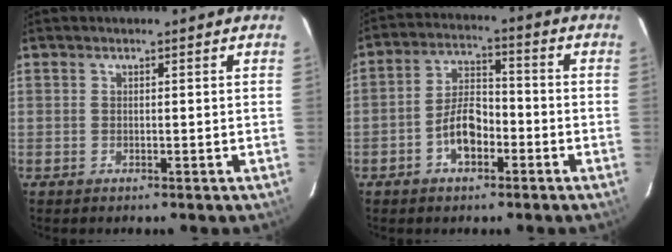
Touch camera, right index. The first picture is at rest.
{"total": 7.5, "force": [-3.3, 3.9, 5.4], "torque": [-0.107, 0.019, -0.054]}